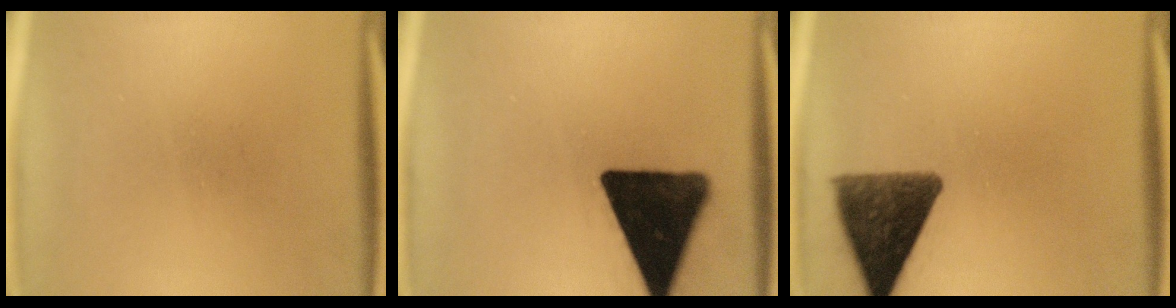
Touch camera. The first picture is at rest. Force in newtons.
{"total": 18.4}
{"total": 11.2}